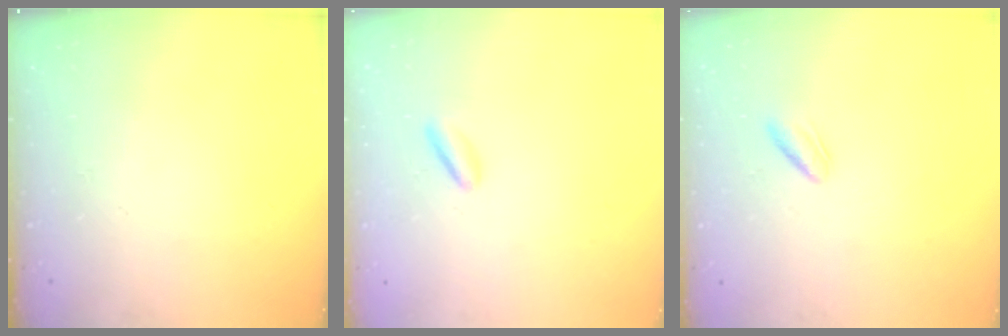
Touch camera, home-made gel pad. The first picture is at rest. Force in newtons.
{"total": 2.4, "press": 2.4, "slide": 0.5}
{"total": 2.3, "press": 1.9, "slide": 1.2}